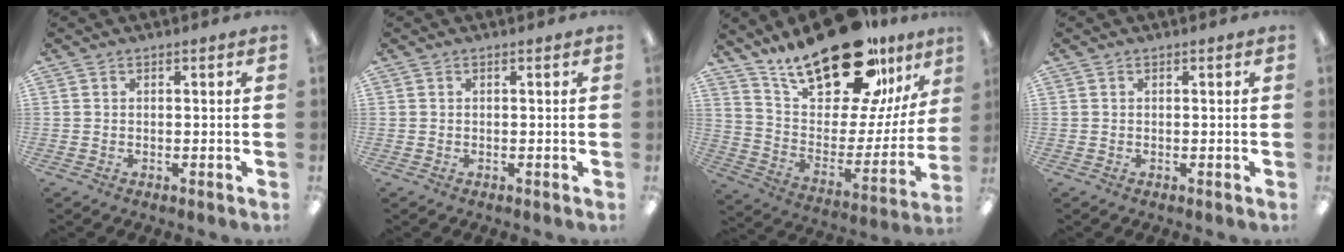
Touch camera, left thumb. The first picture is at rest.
{"total": 0.0}
{"total": 27.2, "force": [20.5, 10.2, 14.6], "torque": [-0.221, -0.132, 0.349]}
{"total": 0.0}